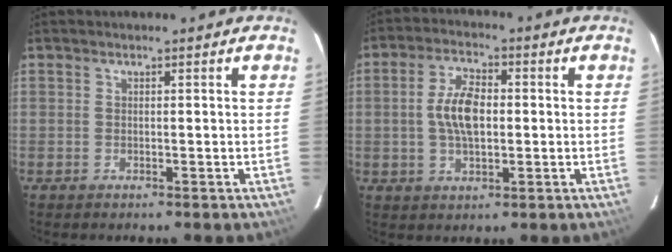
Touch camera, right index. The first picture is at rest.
{"total": 7.8, "force": [0.0, 3.9, 6.7], "torque": [-0.128, 0.010, 0.001]}